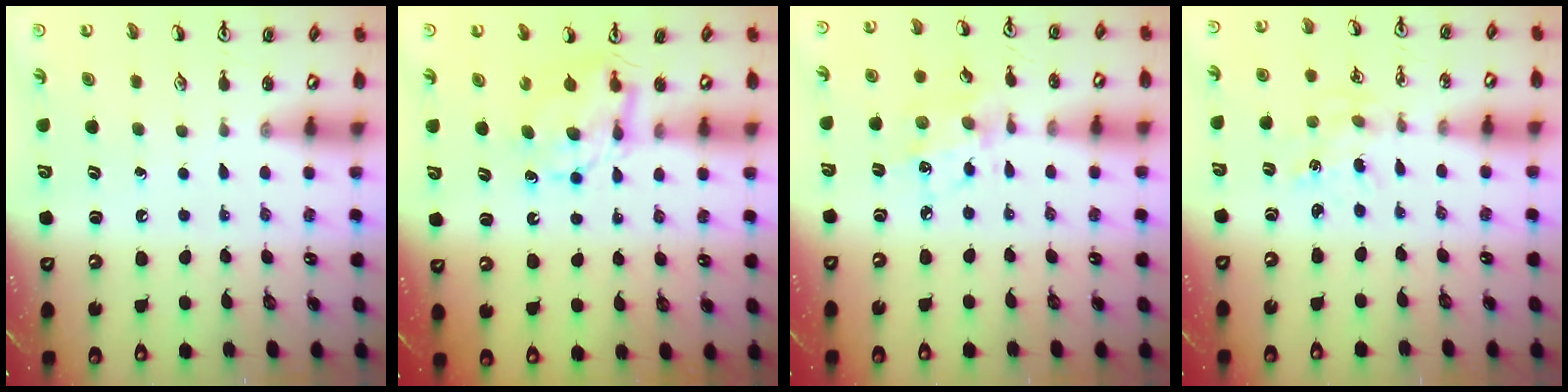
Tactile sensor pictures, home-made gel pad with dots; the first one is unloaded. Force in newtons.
{"total": 7.2, "press": 7.1, "slide": 0.4}
{"total": 7.8, "press": 7.8, "slide": 0.6}
{"total": 0.5, "press": 0.5, "slide": 0.1}